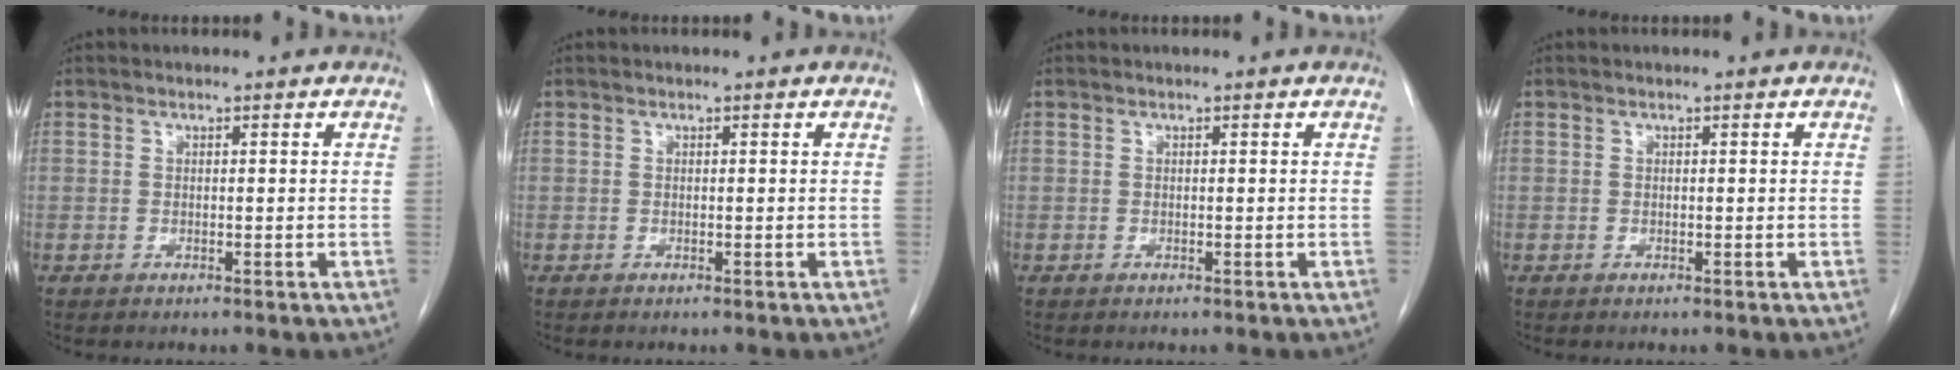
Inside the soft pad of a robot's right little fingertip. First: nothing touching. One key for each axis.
{"total": 0.0}
{"total": 0.0}
{"total": 0.0}